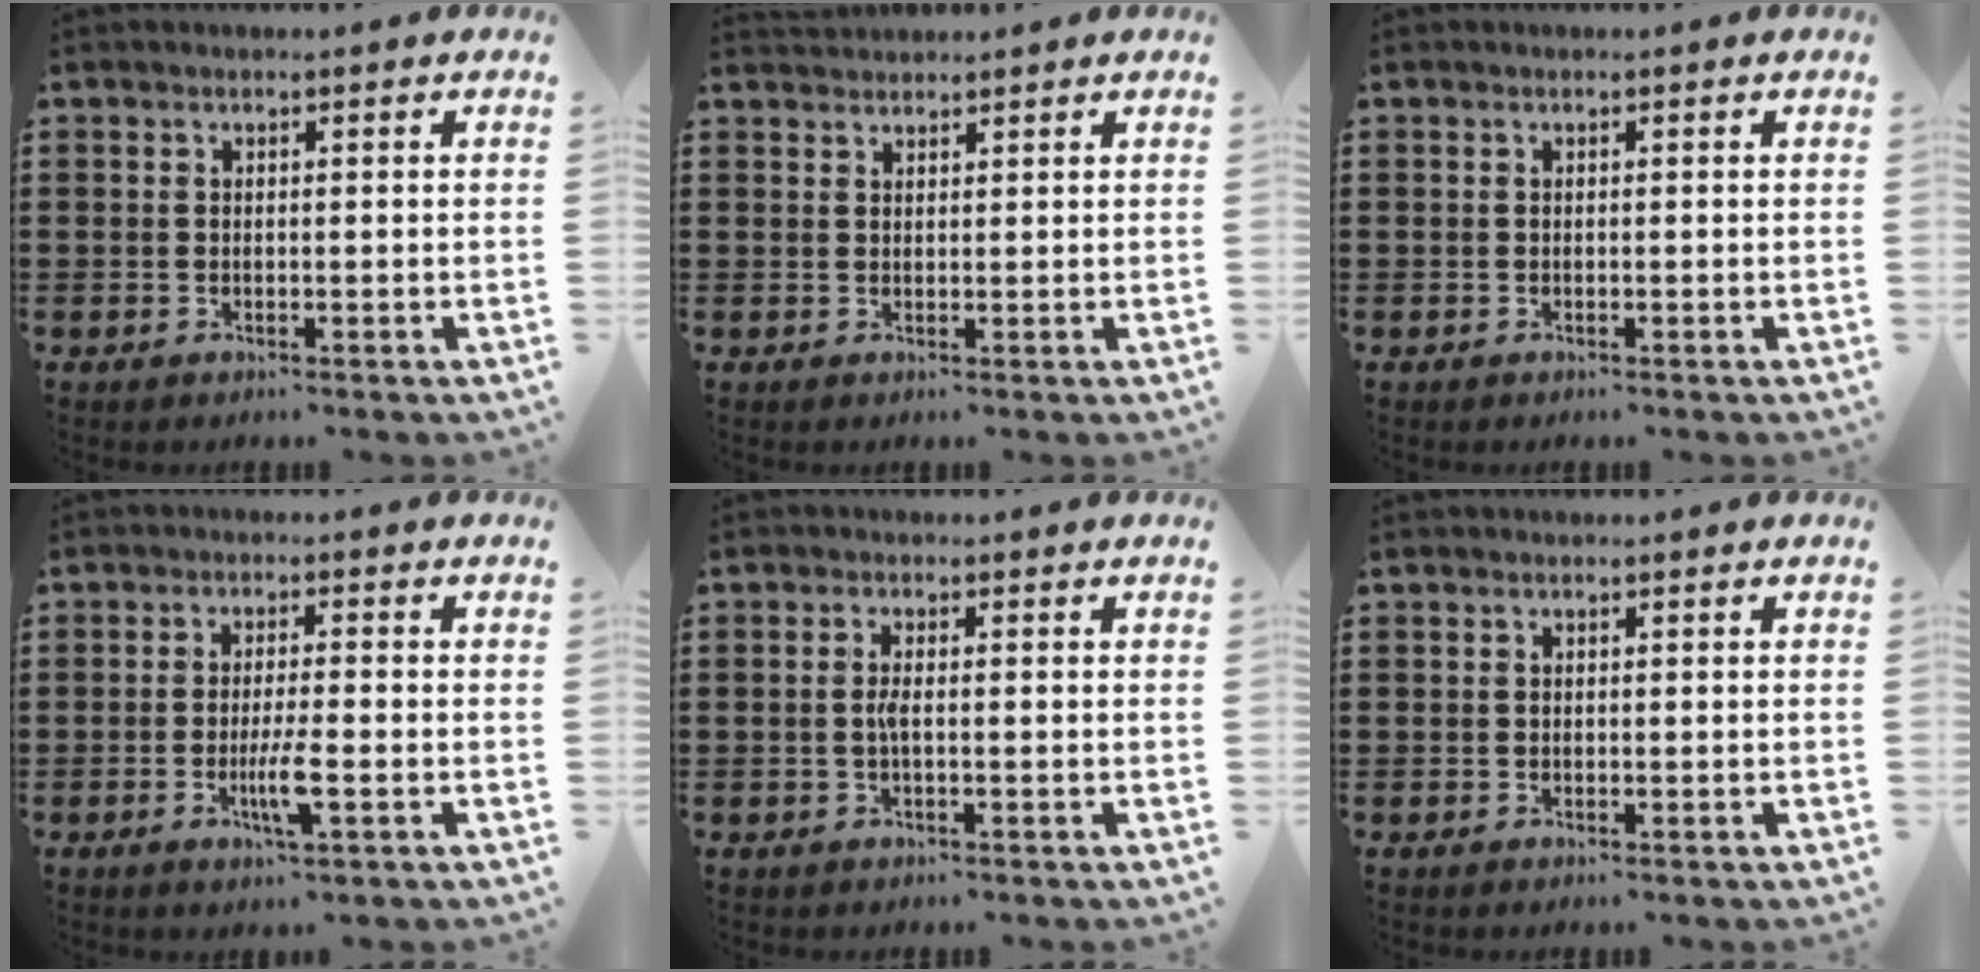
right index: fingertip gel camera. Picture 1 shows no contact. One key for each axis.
{"total": 1.5, "fx": 1.4, "fy": 0.3, "fz": -0.4, "tx": 0.004, "ty": 0.002, "tz": 0.029}
{"total": 0.0}
{"total": 4.9, "fx": -1.7, "fy": 0.5, "fz": 4.6, "tx": -0.091, "ty": -0.012, "tz": -0.033}
{"total": 1.7, "fx": -0.3, "fy": 0.2, "fz": 1.7, "tx": -0.043, "ty": -0.002, "tz": -0.010}
{"total": 0.0}